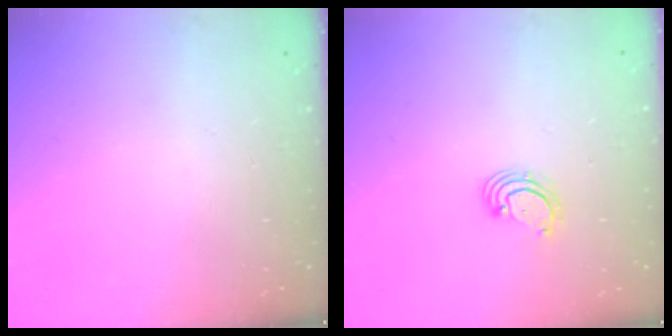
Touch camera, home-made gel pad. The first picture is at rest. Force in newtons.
{"total": 2.6, "press": 2.6, "slide": 0.3}